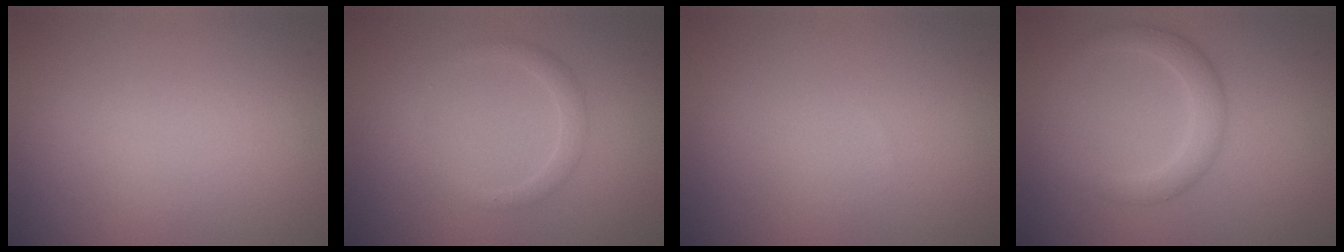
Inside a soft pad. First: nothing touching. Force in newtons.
{"total": 1.5, "press": 1.4, "slide": 0.0}
{"total": 0.0}
{"total": 2.5, "press": 2.5, "slide": 0.1}